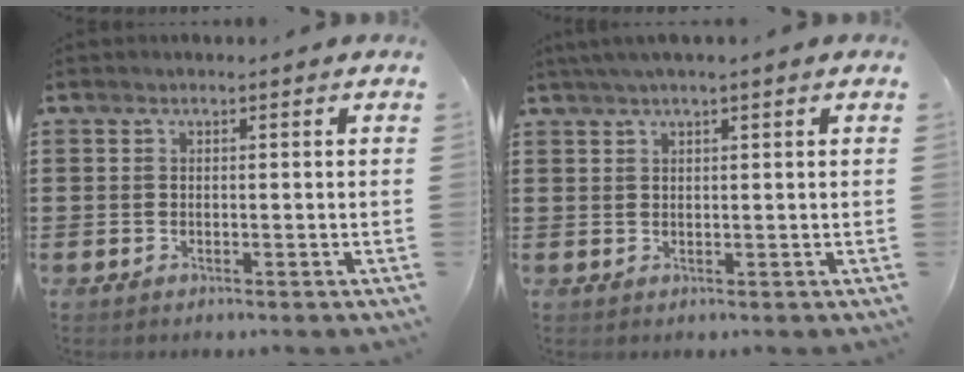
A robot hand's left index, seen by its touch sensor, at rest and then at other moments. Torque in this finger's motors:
{"motor_torque": [1.11, -1.03, 0.68, 0.21]}